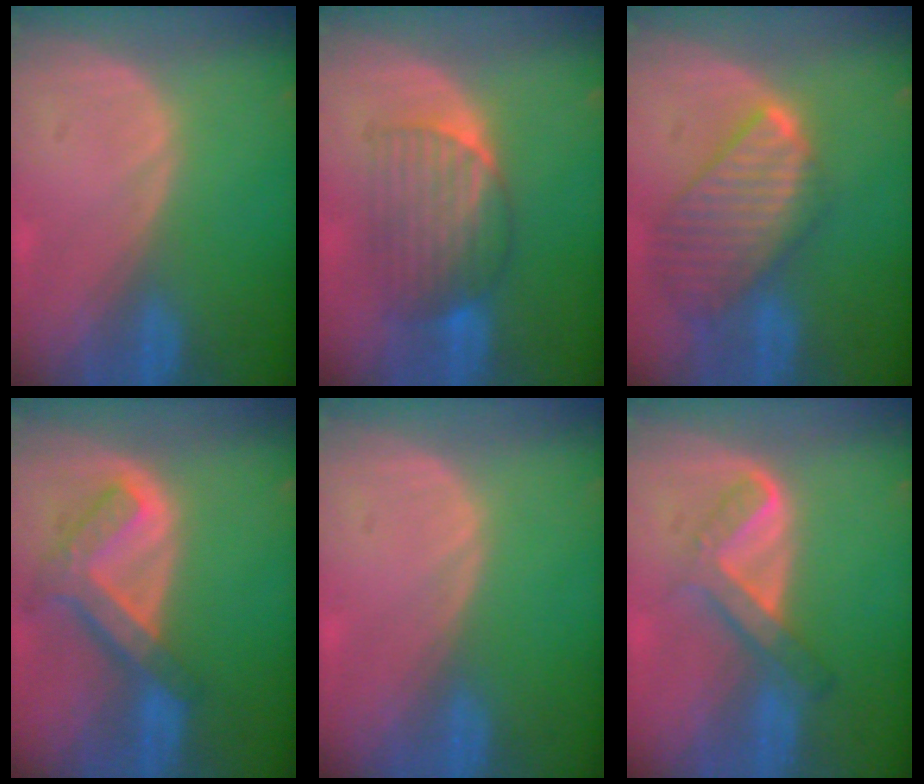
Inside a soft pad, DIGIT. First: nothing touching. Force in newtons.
{"total": 6.9, "press": 6.9, "slide": 0.4}
{"total": 9.7, "press": 8.4, "slide": 4.9}
{"total": 7.6, "press": 6.4, "slide": 4.0}
{"total": 0.0}
{"total": 5.4, "press": 5.0, "slide": 2.0}